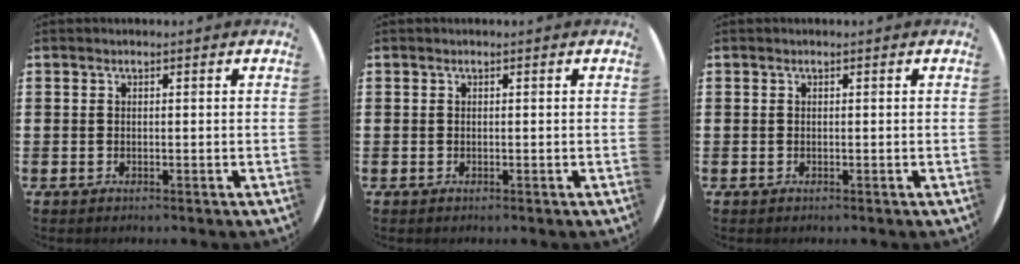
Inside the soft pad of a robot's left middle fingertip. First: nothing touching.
{"total": 0.0}
{"total": 0.0}